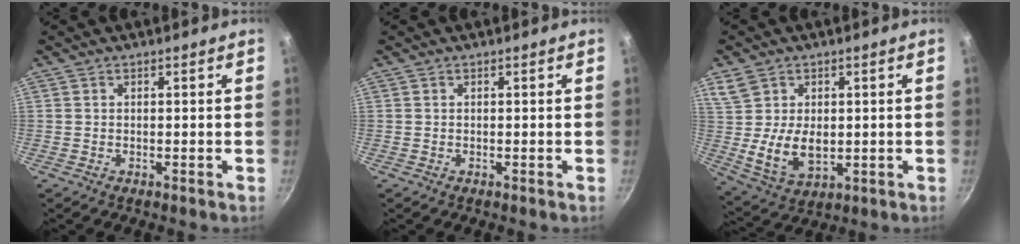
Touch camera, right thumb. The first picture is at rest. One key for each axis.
{"total": 0.0}
{"total": 9.6, "fx": 0.9, "fy": 6.6, "fz": 6.9, "tx": -0.111, "ty": -0.022, "tz": 0.028}